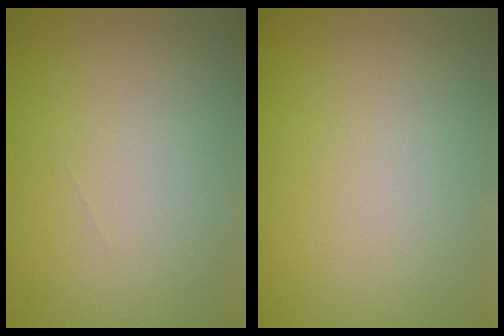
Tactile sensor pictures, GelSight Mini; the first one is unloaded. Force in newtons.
{"total": 0.0}